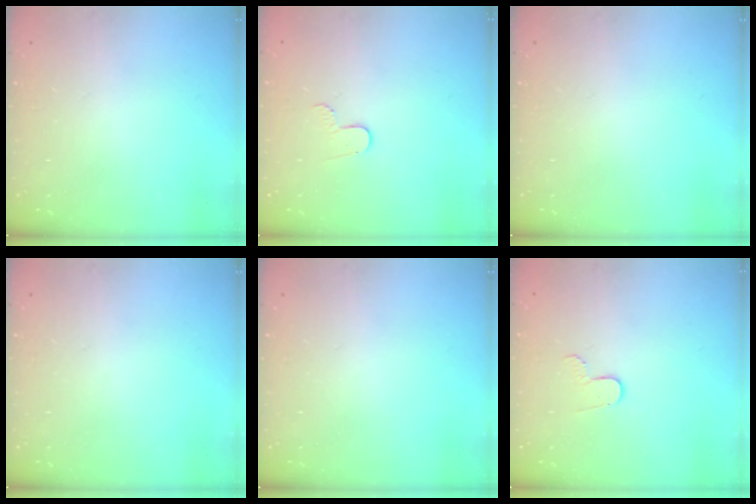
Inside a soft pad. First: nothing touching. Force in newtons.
{"total": 4.9, "press": 4.8, "slide": 0.4}
{"total": 0.0}
{"total": 0.0}
{"total": 0.0}
{"total": 4.5, "press": 4.5, "slide": 0.3}